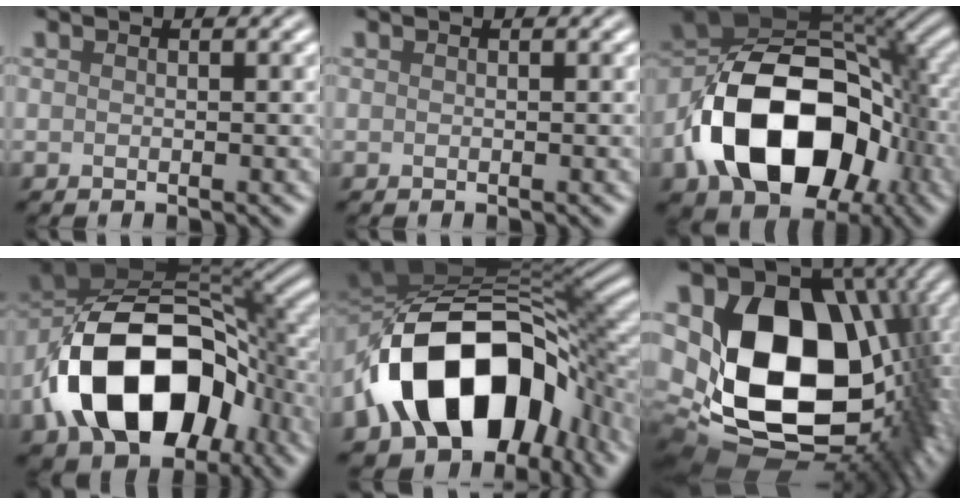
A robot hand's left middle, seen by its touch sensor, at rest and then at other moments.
{"total": 0.0}
{"total": 15.4, "force": [-4.5, 9.9, 10.9], "torque": [-0.190, 0.003, -0.088]}
{"total": 15.3, "force": [-5.1, 9.5, 10.8], "torque": [-0.188, -0.001, -0.094]}
{"total": 16.0, "force": [-5.0, 10.1, 11.4], "torque": [-0.179, 0.003, -0.085]}
{"total": 18.8, "force": [1.4, 13.1, 13.4], "torque": [-0.247, -0.046, 0.066]}